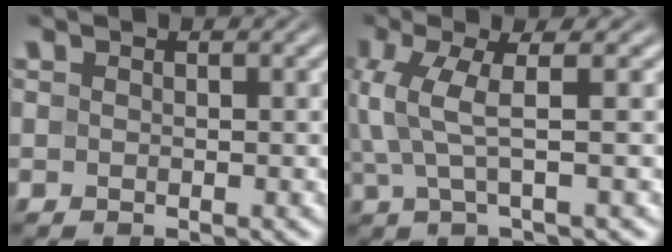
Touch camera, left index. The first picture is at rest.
{"total": 4.2, "force": [0.4, 0.8, 4.1], "torque": [-0.097, 0.008, 0.008]}